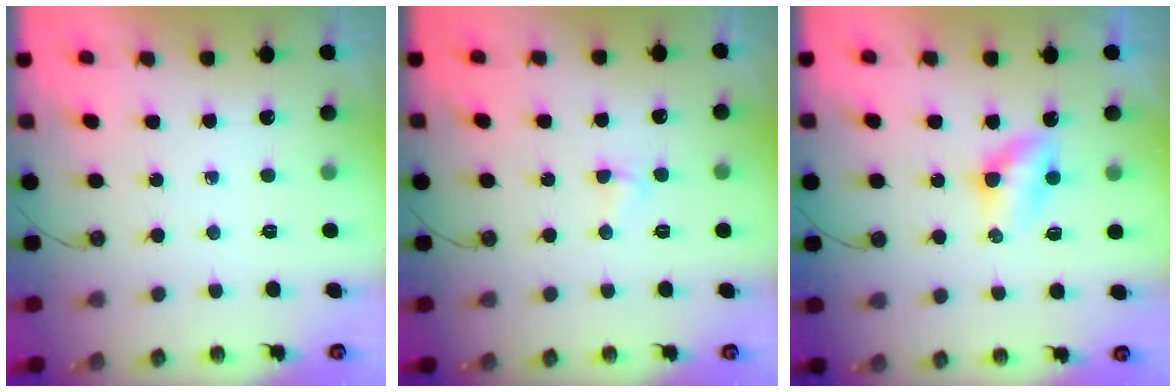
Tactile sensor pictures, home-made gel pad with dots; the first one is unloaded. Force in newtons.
{"total": 3.8, "press": 3.8, "slide": 0.5}
{"total": 5.8, "press": 5.1, "slide": 2.7}